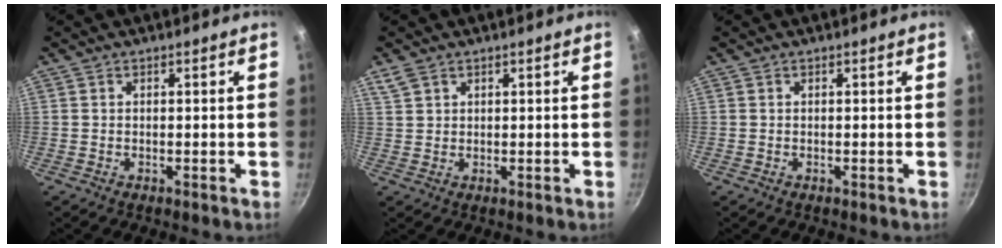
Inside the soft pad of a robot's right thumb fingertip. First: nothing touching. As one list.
[{"total": 2.7, "force": [1.8, 1.7, 1.2], "torque": [-0.022, 0.001, 0.040]}, {"total": 0.0}]